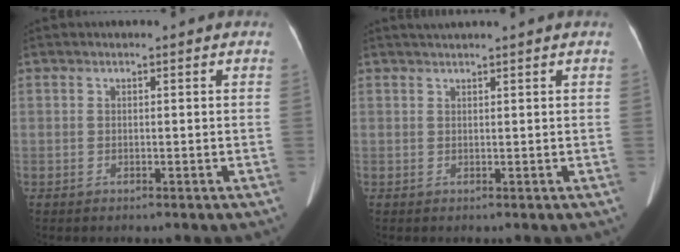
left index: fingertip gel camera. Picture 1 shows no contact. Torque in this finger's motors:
{"motor_torque": [0.11, -0.40, -0.01, 0.03]}